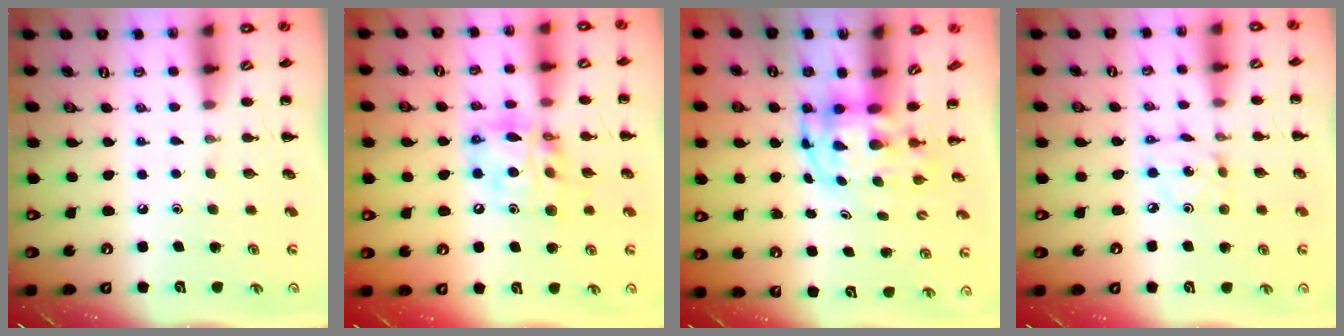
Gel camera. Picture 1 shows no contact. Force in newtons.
{"total": 12.9, "press": 12.4, "slide": 3.5}
{"total": 3.9, "press": 3.9, "slide": 0.8}
{"total": 2.2, "press": 2.1, "slide": 0.5}